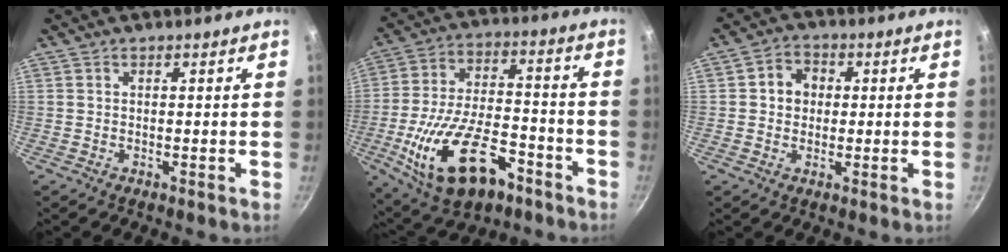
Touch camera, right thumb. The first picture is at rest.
{"total": 20.8, "force": [-9.1, 10.8, 15.2], "torque": [-0.266, 0.042, -0.148]}
{"total": 5.3, "force": [0.7, 4.7, 2.5], "torque": [-0.013, 0.007, 0.002]}